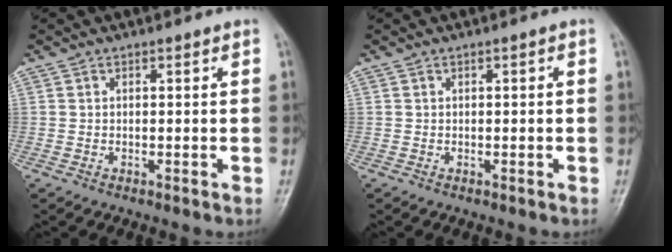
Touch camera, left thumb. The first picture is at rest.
{"total": 0.0}